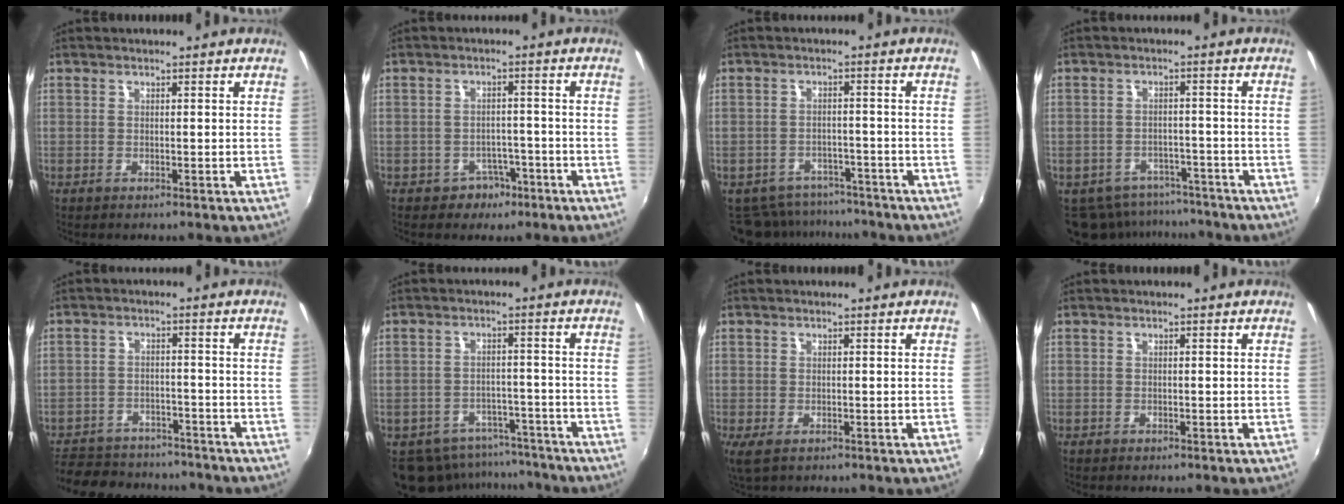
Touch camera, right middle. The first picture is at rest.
{"total": 4.3, "force": [-2.6, 3.3, 0.7], "torque": [-0.020, 0.011, -0.030]}
{"total": 10.2, "force": [-8.7, 5.0, 2.0], "torque": [-0.058, 0.001, -0.120]}
{"total": 11.3, "force": [-9.0, 6.2, 2.8], "torque": [-0.075, 0.002, -0.118]}
{"total": 15.8, "force": [-12.9, 7.4, 5.3], "torque": [-0.137, 0.014, -0.182]}
{"total": 13.8, "force": [-11.0, 7.4, 3.7], "torque": [-0.092, 0.015, -0.139]}
{"total": 2.4, "force": [-0.7, 0.6, 2.2], "torque": [-0.040, -0.011, -0.008]}
{"total": 0.0}